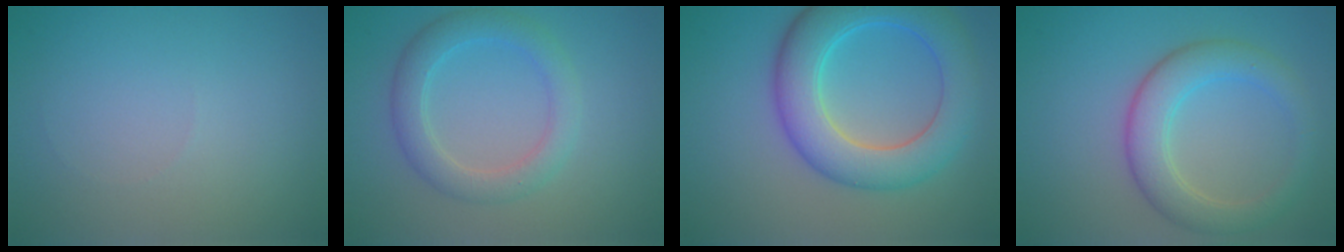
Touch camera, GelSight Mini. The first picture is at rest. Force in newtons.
{"total": 3.6, "press": 3.6, "slide": 0.0}
{"total": 7.9, "press": 7.9, "slide": 0.3}
{"total": 4.8, "press": 4.7, "slide": 0.3}